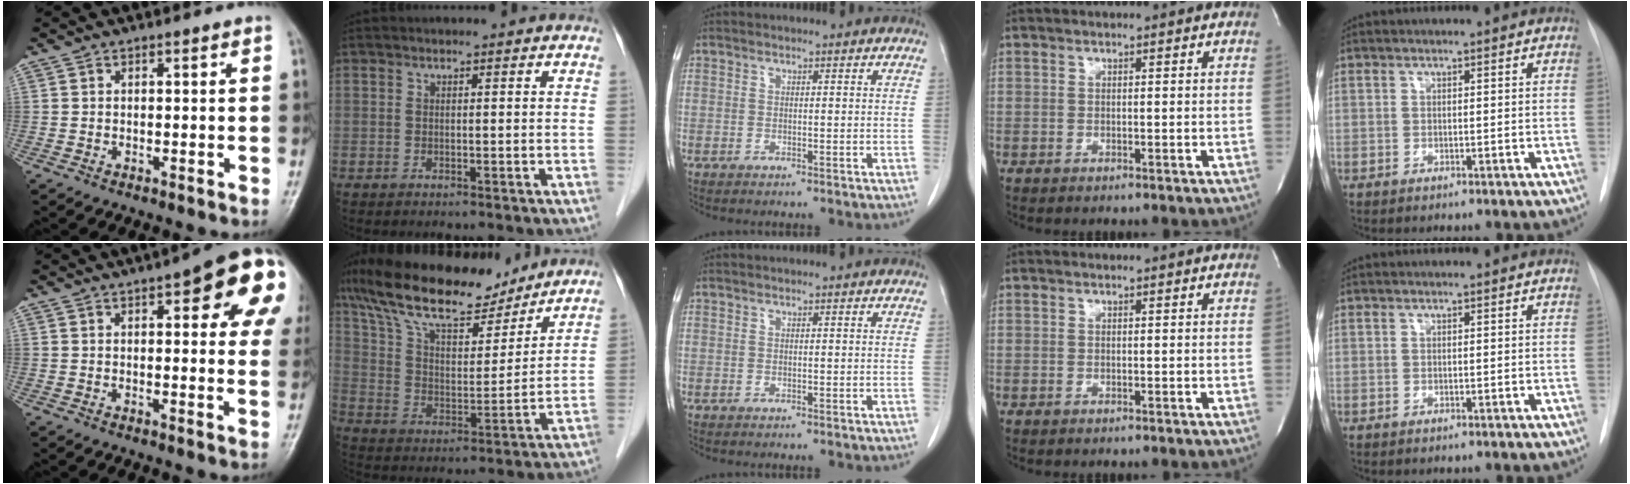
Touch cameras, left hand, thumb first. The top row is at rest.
{"thumb": {"total": 18.2, "force": [7.0, 6.2, 15.6], "torque": [-0.171, -0.006, 0.077]}, "index": {"total": 19.0, "force": [15.1, 5.4, 10.2], "torque": [-0.181, 0.023, 0.261]}}